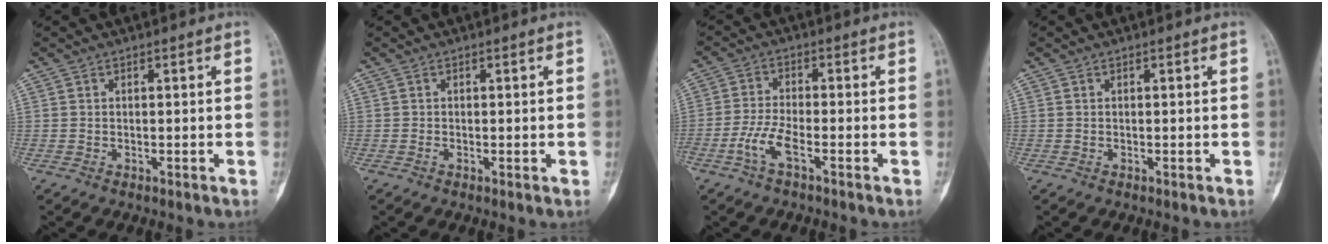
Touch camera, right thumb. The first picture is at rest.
{"total": 0.5, "force": [-0.1, 0.3, 0.4], "torque": [-0.004, -0.001, -0.004]}
{"total": 5.0, "force": [-2.6, 1.3, 4.0], "torque": [-0.097, 0.013, -0.054]}
{"total": 0.0}